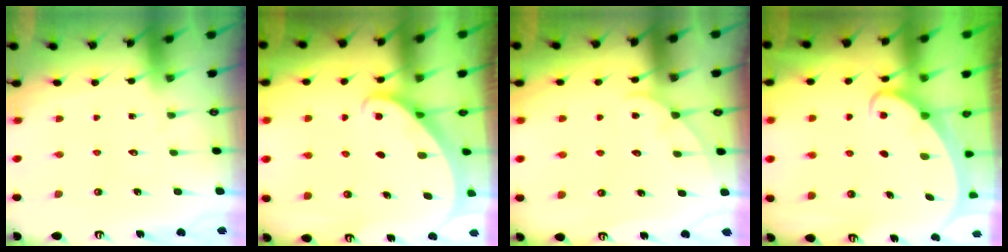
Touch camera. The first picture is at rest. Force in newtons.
{"total": 1.3, "press": 1.3, "slide": 0.1}
{"total": 4.3, "press": 4.3, "slide": 0.4}
{"total": 2.3, "press": 2.3, "slide": 0.3}